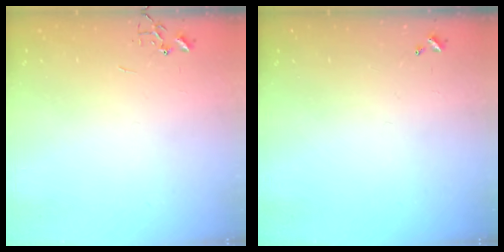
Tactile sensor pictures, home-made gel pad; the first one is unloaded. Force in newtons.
{"total": 0.0}